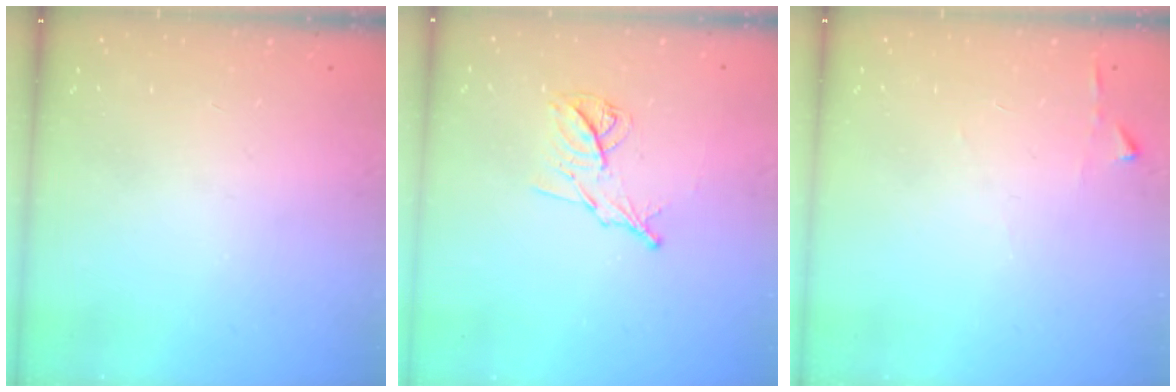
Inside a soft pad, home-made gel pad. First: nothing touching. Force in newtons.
{"total": 10.0, "press": 10.0, "slide": 0.1}
{"total": 2.9, "press": 2.9, "slide": 0.3}